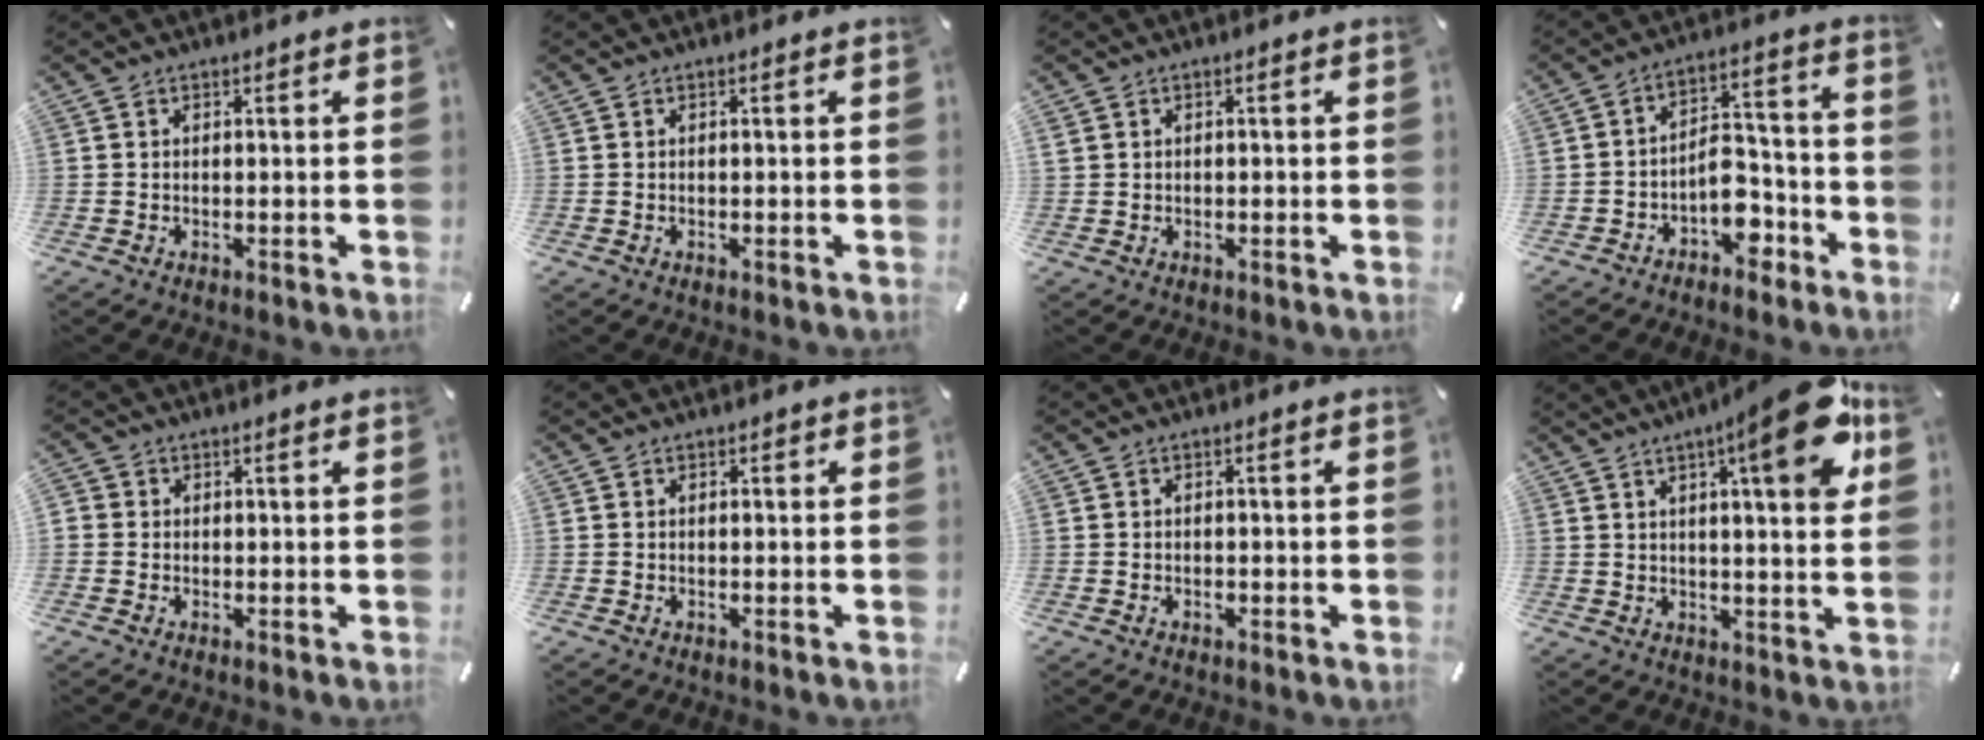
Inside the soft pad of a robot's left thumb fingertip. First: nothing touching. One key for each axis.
{"total": 0.0}
{"total": 0.7, "fx": 0.0, "fy": 0.5, "fz": 0.4, "tx": -0.007, "ty": 0.002, "tz": -0.001}
{"total": 10.0, "fx": -4.8, "fy": 6.3, "fz": 6.0, "tx": -0.076, "ty": 0.021, "tz": -0.086}
{"total": 0.9, "fx": -0.1, "fy": 0.9, "fz": 0.0, "tx": 0.000, "ty": 0.006, "tz": -0.004}
{"total": 0.0}
{"total": 0.8, "fx": -0.4, "fy": 0.3, "fz": 0.7, "tx": -0.013, "ty": -0.001, "tz": -0.007}
{"total": 16.0, "fx": 7.2, "fy": 3.0, "fz": 14.0, "tx": -0.189, "ty": -0.038, "tz": 0.100}